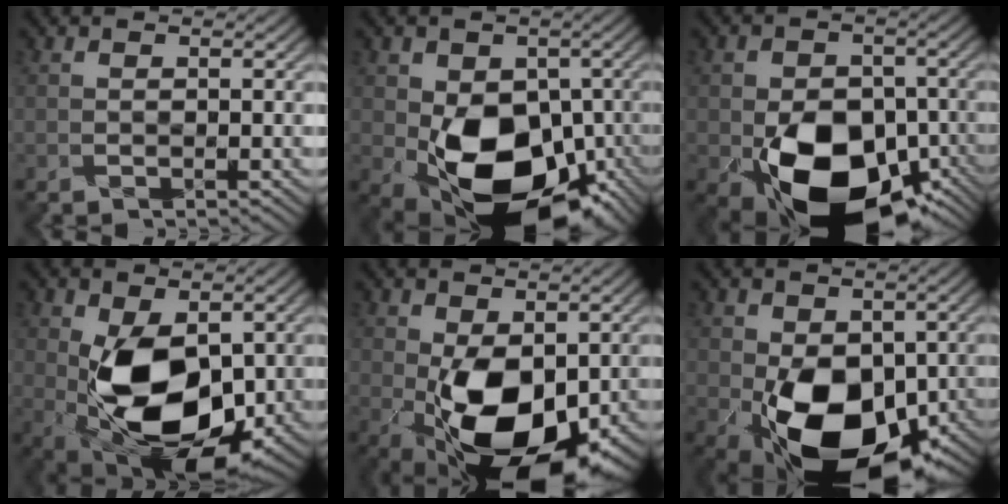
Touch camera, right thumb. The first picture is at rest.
{"total": 12.9, "force": [-3.4, 8.9, 8.7], "torque": [-0.138, -0.021, -0.049]}
{"total": 13.4, "force": [-5.7, 8.9, 8.3], "torque": [-0.137, -0.038, -0.086]}
{"total": 11.8, "force": [-0.7, 7.2, 9.3], "torque": [-0.174, -0.011, -0.003]}
{"total": 12.6, "force": [-3.0, 6.9, 10.1], "torque": [-0.176, -0.011, -0.041]}
{"total": 11.0, "force": [-3.1, 7.0, 7.9], "torque": [-0.130, -0.017, -0.047]}